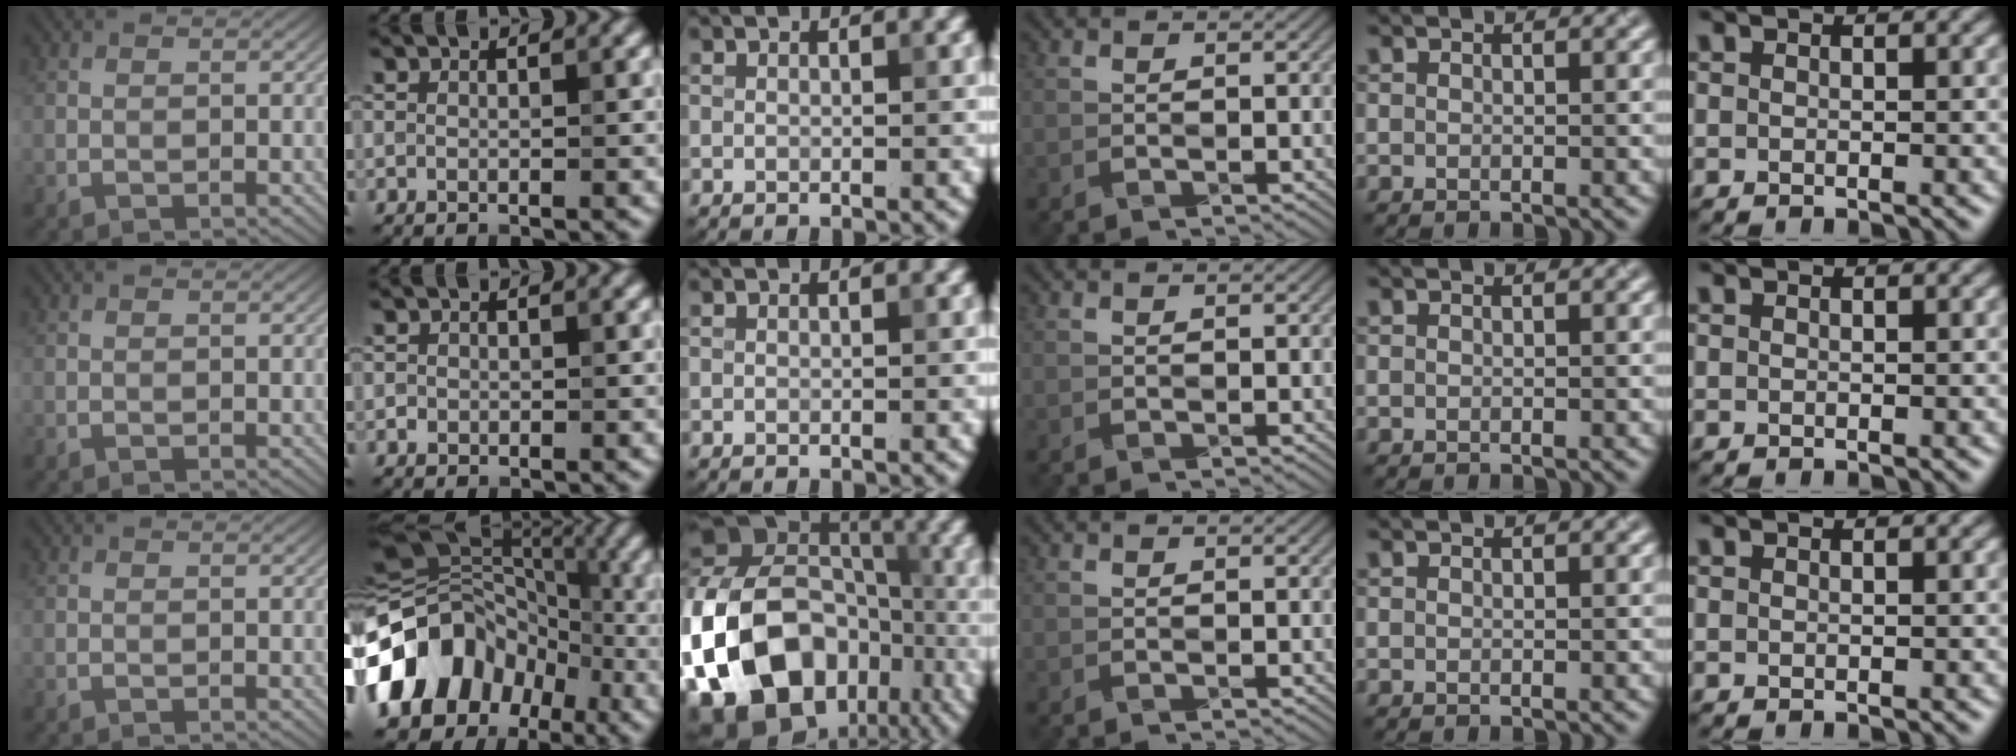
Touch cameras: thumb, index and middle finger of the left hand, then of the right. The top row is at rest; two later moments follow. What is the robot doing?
{"motion": "fold", "object": "canvas paper"}